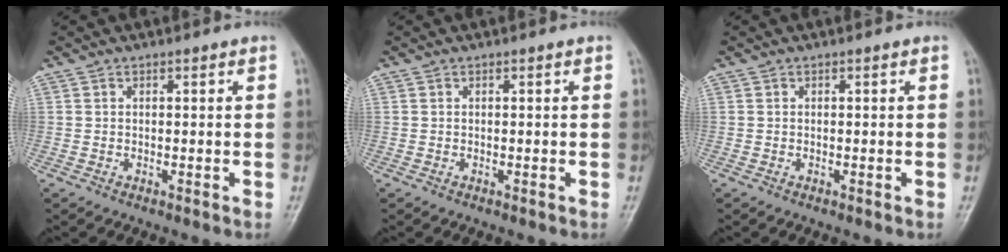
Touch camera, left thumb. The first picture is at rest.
{"total": 0.0}
{"total": 0.0}